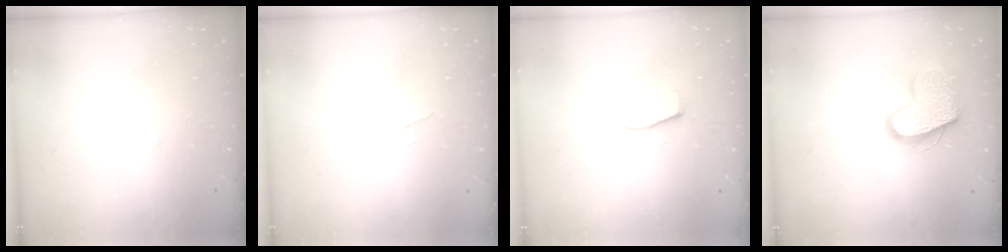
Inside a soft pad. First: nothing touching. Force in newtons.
{"total": 2.8, "press": 2.8, "slide": 0.3}
{"total": 6.5, "press": 6.5, "slide": 0.6}
{"total": 15.8, "press": 15.7, "slide": 1.4}